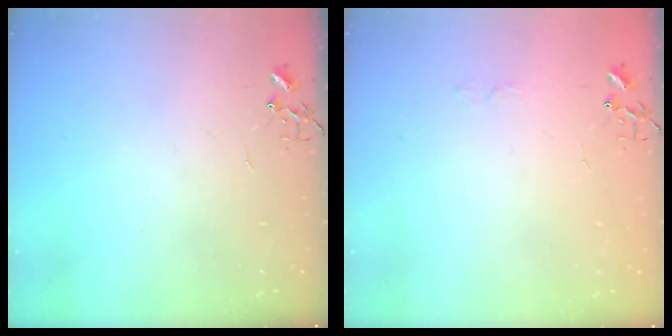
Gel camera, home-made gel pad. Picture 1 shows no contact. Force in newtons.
{"total": 3.3, "press": 3.2, "slide": 0.5}